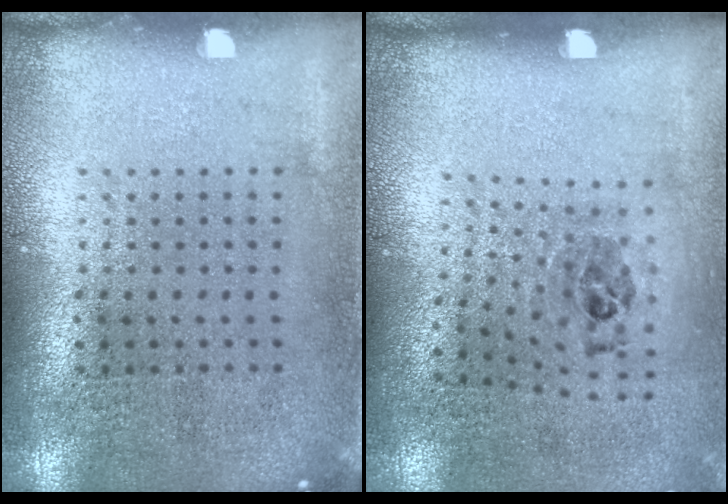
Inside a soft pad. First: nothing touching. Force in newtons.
{"total": 1.1, "press": 0.7, "slide": 0.8}